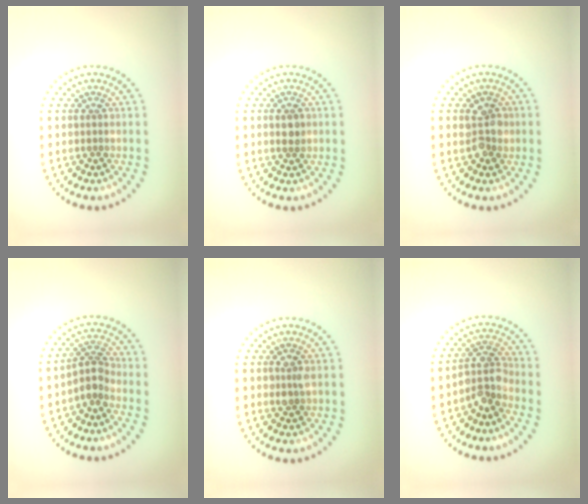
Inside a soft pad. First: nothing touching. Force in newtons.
{"total": 1.5, "press": 1.5, "slide": 0.1}
{"total": 2.5, "press": 2.5, "slide": 0.5}
{"total": 2.4, "press": 1.8, "slide": 1.6}
{"total": 1.2, "press": 1.2, "slide": 0.2}
{"total": 3.1, "press": 2.5, "slide": 1.9}